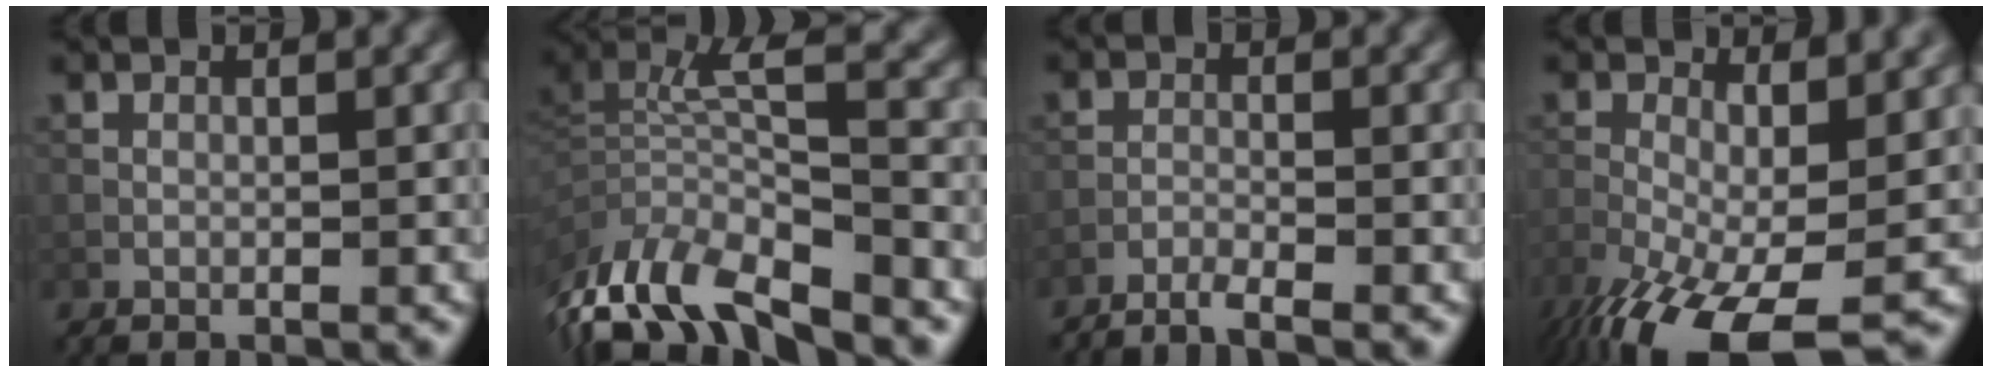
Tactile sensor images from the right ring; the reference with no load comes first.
{"total": 9.6, "force": [-5.0, 2.9, 7.7], "torque": [-0.158, 0.012, -0.086]}
{"total": 2.5, "force": [-2.1, 0.1, 1.3], "torque": [-0.030, 0.001, -0.049]}
{"total": 13.1, "force": [-5.6, 4.5, 10.9], "torque": [-0.223, -0.040, -0.088]}